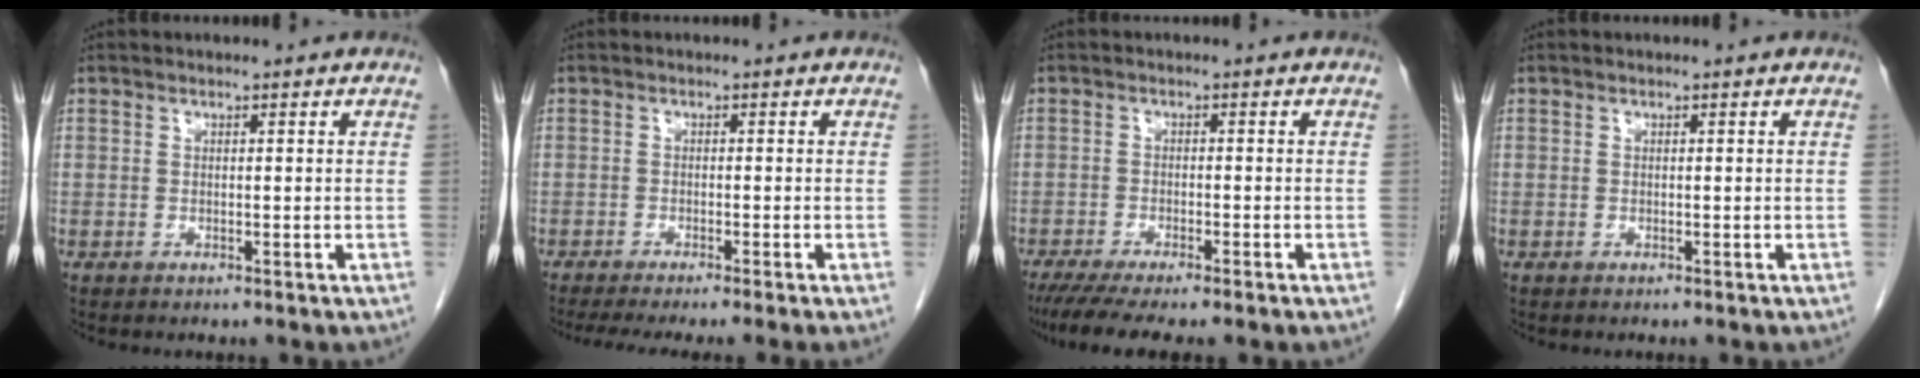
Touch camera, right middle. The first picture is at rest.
{"total": 8.0, "force": [-6.7, -0.9, 4.4], "torque": [-0.046, -0.018, -0.102]}
{"total": 8.3, "force": [-6.7, 0.7, 4.9], "torque": [-0.071, -0.015, -0.103]}
{"total": 0.0}